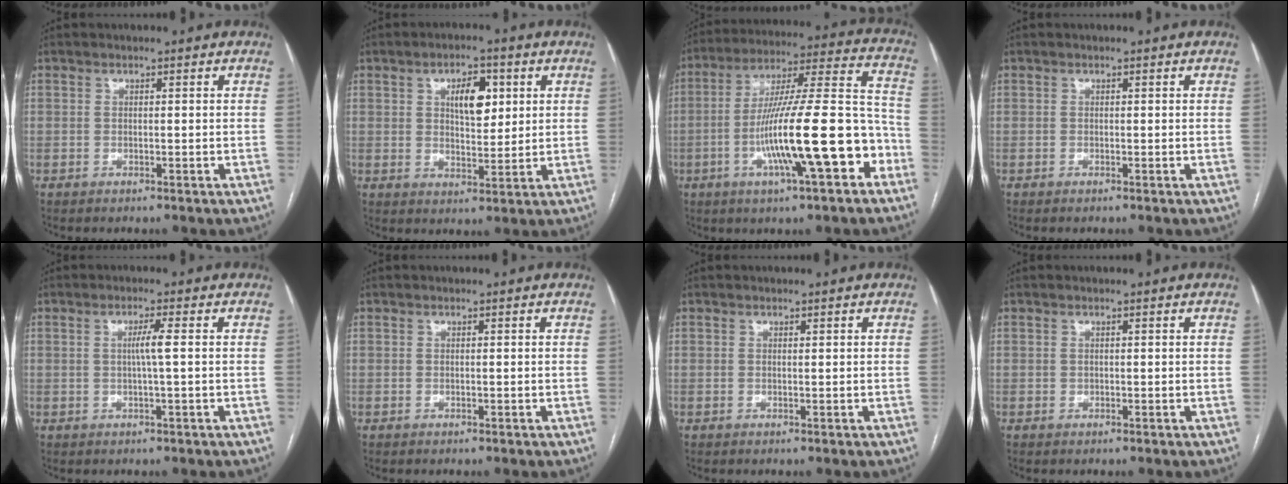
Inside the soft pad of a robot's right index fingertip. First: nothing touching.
{"total": 6.6, "force": [2.2, 3.0, 5.4], "torque": [-0.088, 0.007, 0.041]}
{"total": 19.7, "force": [-7.0, 2.2, 18.3], "torque": [-0.294, 0.008, -0.110]}
{"total": 0.0}
{"total": 2.7, "force": [0.2, -0.5, 2.6], "torque": [-0.050, -0.001, 0.002]}
{"total": 0.0}
{"total": 0.0}
{"total": 0.0}